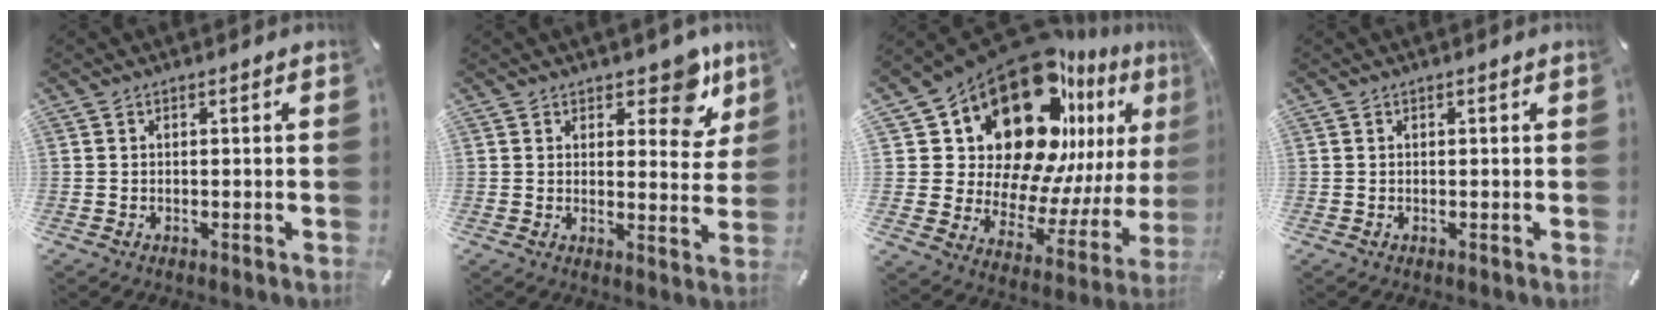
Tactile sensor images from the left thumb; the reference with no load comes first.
{"total": 9.2, "force": [6.3, 4.8, 4.7], "torque": [-0.030, -0.049, 0.103]}
{"total": 25.3, "force": [16.1, 14.3, 13.4], "torque": [-0.222, -0.147, 0.291]}
{"total": 0.0}